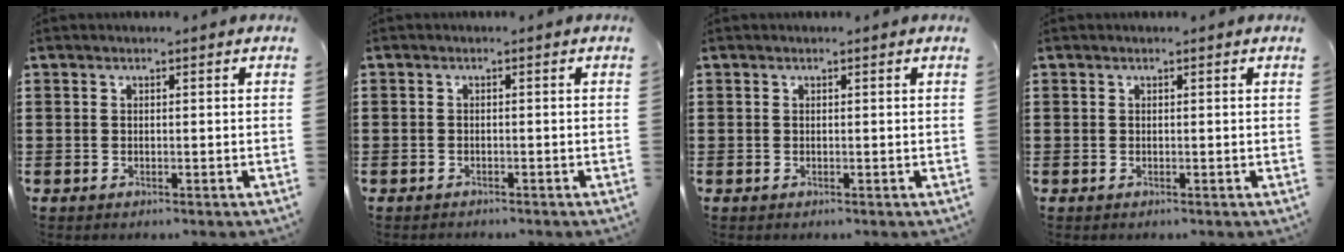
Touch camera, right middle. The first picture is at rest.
{"total": 0.8, "force": [-0.7, 0.4, -0.1], "torque": [0.000, 0.003, -0.016]}
{"total": 0.0}
{"total": 0.0}